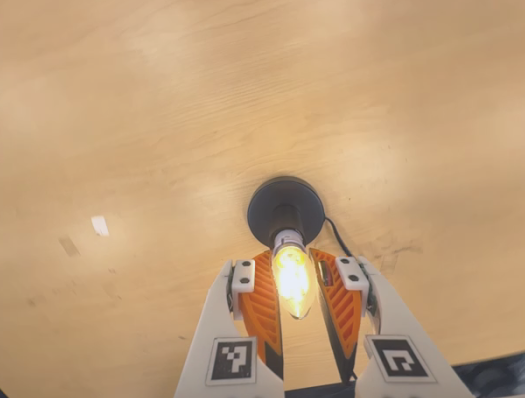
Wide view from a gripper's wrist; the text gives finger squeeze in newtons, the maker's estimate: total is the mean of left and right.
{"total": 12.5, "left": 13.1, "right": 12.0}